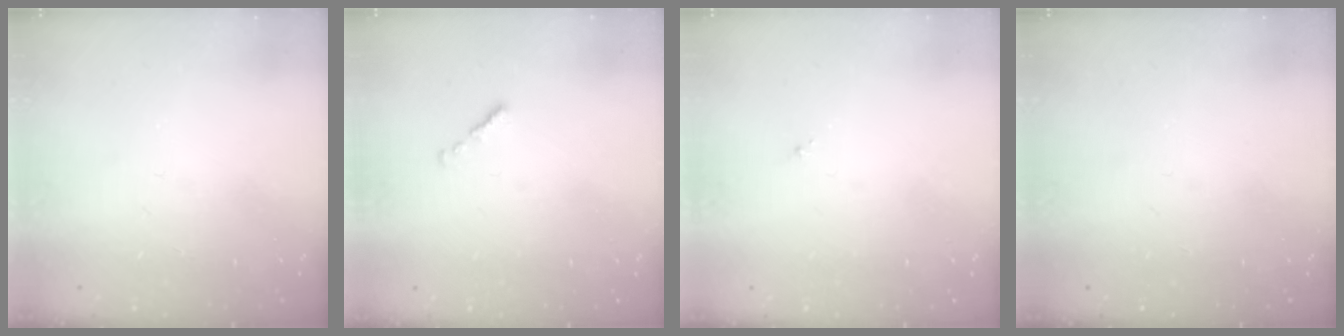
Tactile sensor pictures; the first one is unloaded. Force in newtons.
{"total": 0.7, "press": 0.6, "slide": 0.4}
{"total": 0.8, "press": 0.7, "slide": 0.3}
{"total": 0.0}